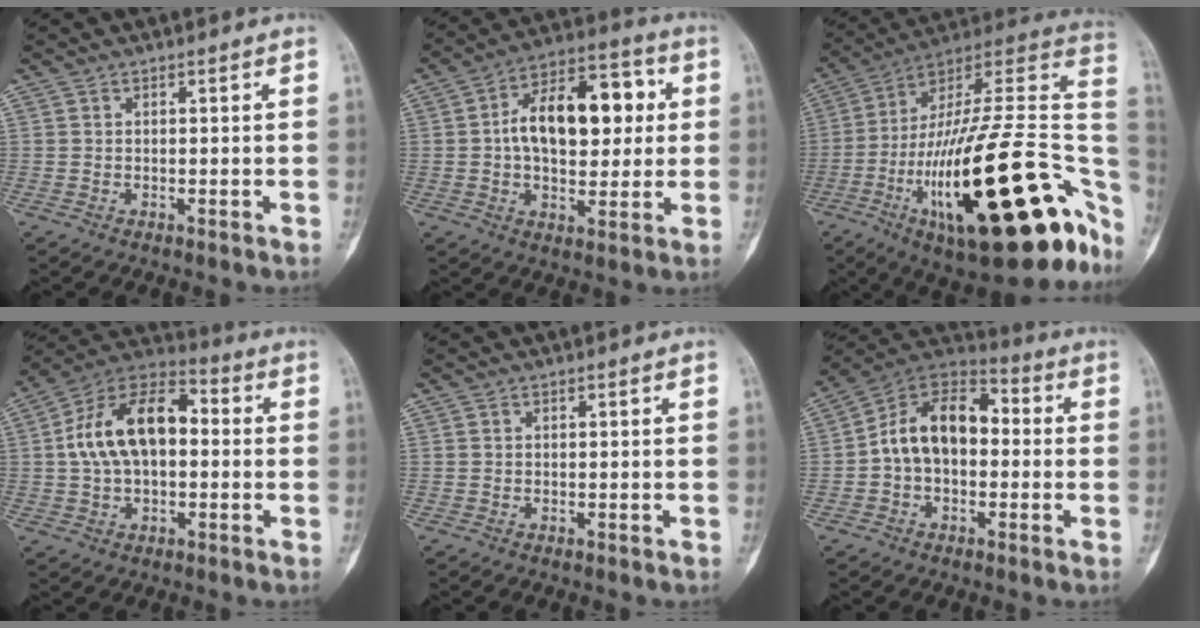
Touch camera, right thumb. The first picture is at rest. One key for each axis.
{"total": 17.8, "fx": 2.3, "fy": 10.2, "fz": 14.4, "tx": -0.194, "ty": 0.025, "tz": 0.031}
{"total": 38.9, "fx": -12.1, "fy": 12.7, "fz": 34.7, "tx": -0.461, "ty": 0.055, "tz": -0.190}
{"total": 16.3, "fx": 1.2, "fy": 9.7, "fz": 13.1, "tx": -0.221, "ty": 0.040, "tz": 0.011}
{"total": 0.0}
{"total": 14.0, "fx": -0.2, "fy": 9.3, "fz": 10.4, "tx": -0.151, "ty": 0.045, "tz": -0.020}